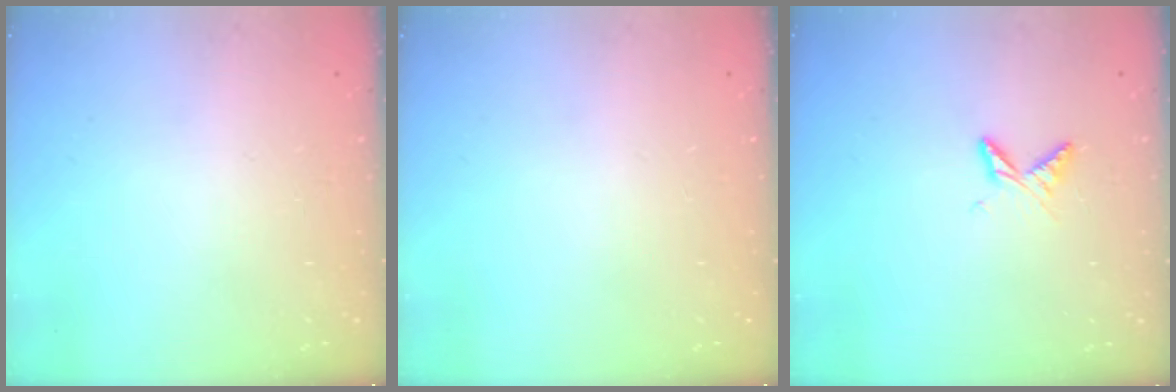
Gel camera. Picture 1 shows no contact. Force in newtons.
{"total": 0.0}
{"total": 5.8, "press": 5.8, "slide": 0.6}